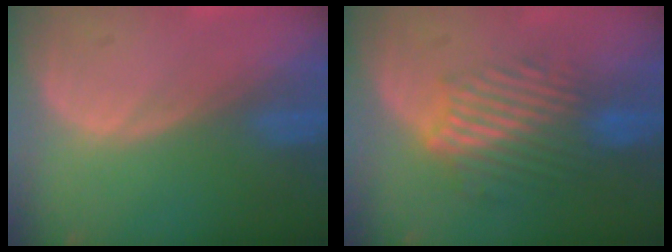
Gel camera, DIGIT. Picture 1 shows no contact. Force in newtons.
{"total": 9.5, "press": 8.1, "slide": 4.9}